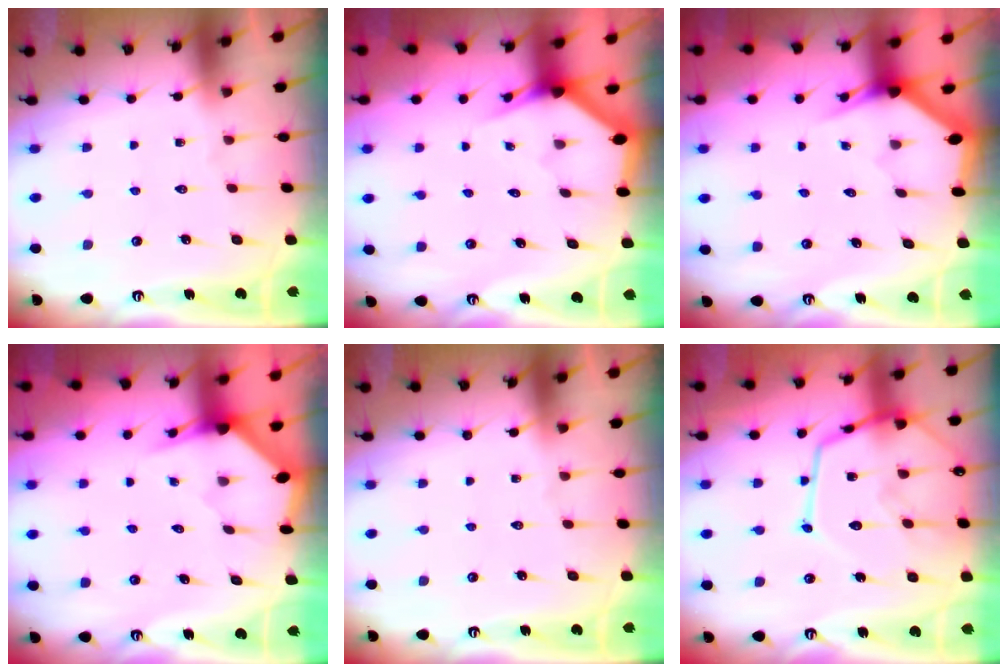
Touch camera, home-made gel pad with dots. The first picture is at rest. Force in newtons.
{"total": 2.8, "press": 2.8, "slide": 0.0}
{"total": 2.9, "press": 2.9, "slide": 0.1}
{"total": 2.9, "press": 2.9, "slide": 0.2}
{"total": 0.0}
{"total": 18.9, "press": 18.8, "slide": 1.6}